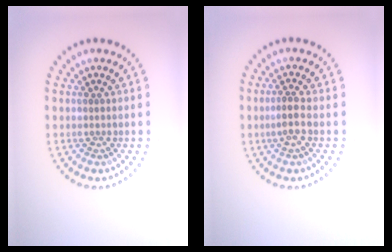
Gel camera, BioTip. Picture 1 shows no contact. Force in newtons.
{"total": 1.9, "press": 1.7, "slide": 0.8}